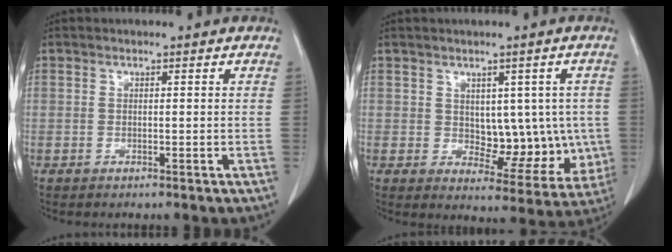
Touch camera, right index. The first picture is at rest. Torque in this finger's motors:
{"motor_torque": [0.02, 0.06, -0.02, 0.00]}